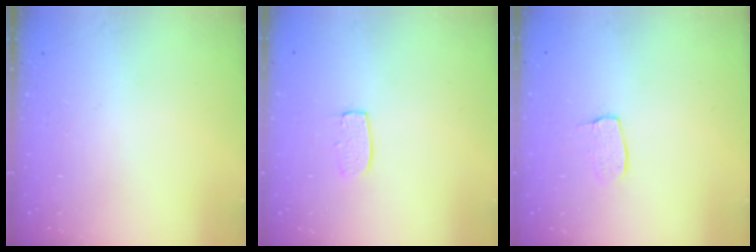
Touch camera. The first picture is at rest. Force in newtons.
{"total": 5.6, "press": 5.6, "slide": 0.4}
{"total": 5.9, "press": 5.9, "slide": 0.3}